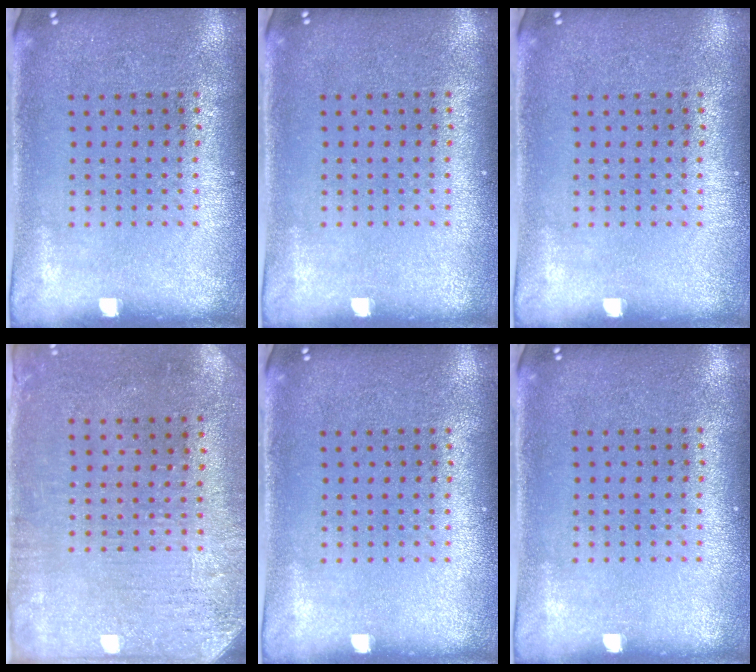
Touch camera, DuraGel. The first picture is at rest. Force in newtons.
{"total": 0.0}
{"total": 0.0}
{"total": 3.1, "press": 2.5, "slide": 1.8}
{"total": 0.0}
{"total": 0.0}